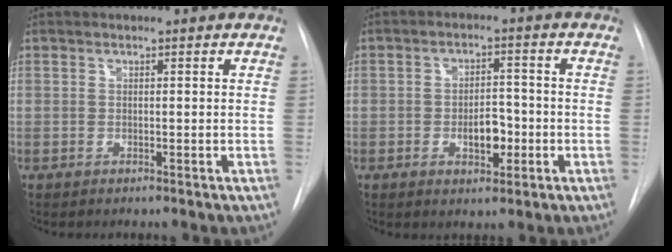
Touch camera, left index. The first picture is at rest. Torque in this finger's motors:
{"motor_torque": [0.51, 0.44, 0.13, 0.06]}